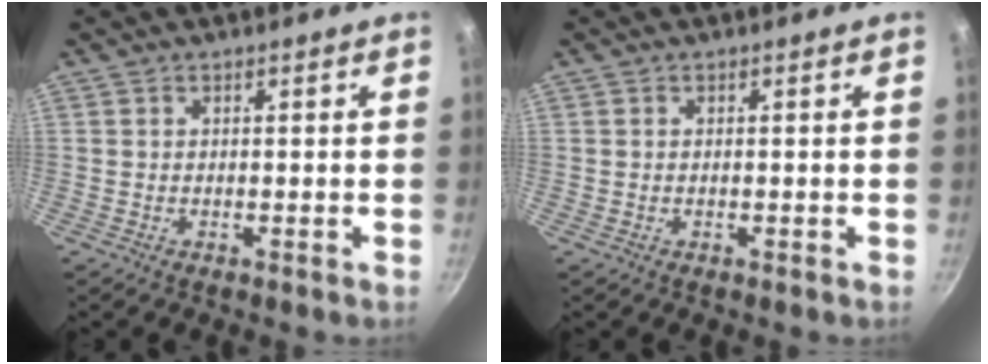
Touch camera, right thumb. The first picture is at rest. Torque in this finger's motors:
{"motor_torque": [1.61, 1.77, -0.01, -0.37, 0.05]}